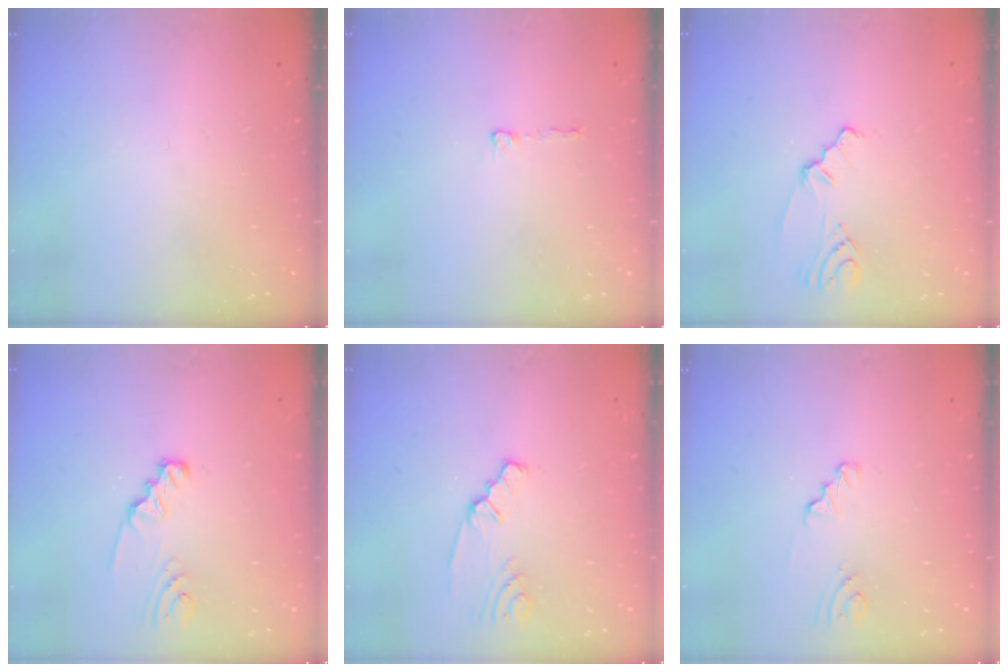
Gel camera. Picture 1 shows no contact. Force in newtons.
{"total": 2.1, "press": 2.1, "slide": 0.2}
{"total": 2.2, "press": 2.1, "slide": 0.6}
{"total": 2.5, "press": 2.5, "slide": 0.1}
{"total": 2.0, "press": 2.0, "slide": 0.3}
{"total": 1.3, "press": 1.3, "slide": 0.1}